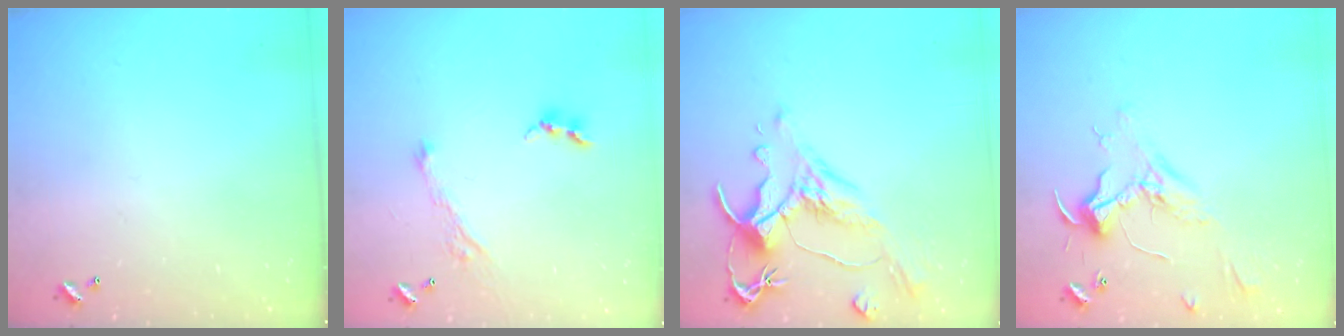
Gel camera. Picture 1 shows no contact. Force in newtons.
{"total": 3.7, "press": 3.7, "slide": 0.2}
{"total": 1.6, "press": 0.4, "slide": 1.5}
{"total": 2.3, "press": 2.2, "slide": 0.8}